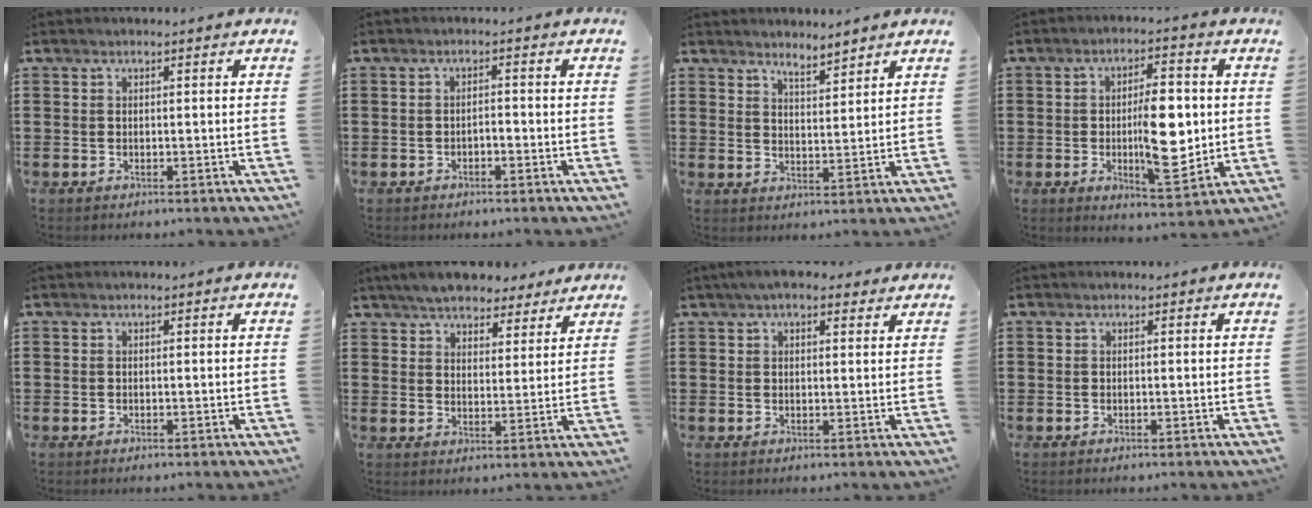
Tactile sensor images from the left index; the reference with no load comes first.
{"total": 1.2, "force": [-1.0, 0.5, 0.5], "torque": [-0.015, 0.001, -0.021]}
{"total": 3.3, "force": [3.3, 0.0, 0.4], "torque": [-0.016, -0.009, 0.061]}
{"total": 10.7, "force": [0.0, 4.6, 9.7], "torque": [-0.145, -0.006, -0.003]}
{"total": 0.0}
{"total": 5.8, "force": [5.4, 1.7, 1.3], "torque": [-0.046, -0.008, 0.100]}
{"total": 4.3, "force": [3.4, 1.3, 2.3], "torque": [-0.053, 0.003, 0.063]}
{"total": 0.0}